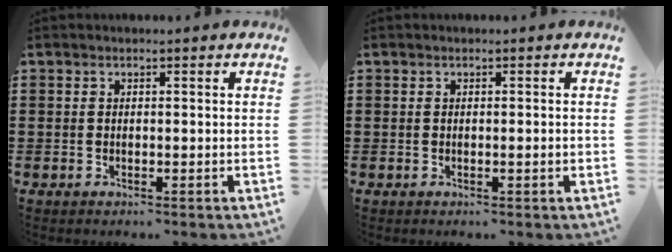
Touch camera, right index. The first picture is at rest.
{"total": 0.9, "force": [-0.2, 0.0, 0.9], "torque": [-0.014, -0.003, -0.003]}